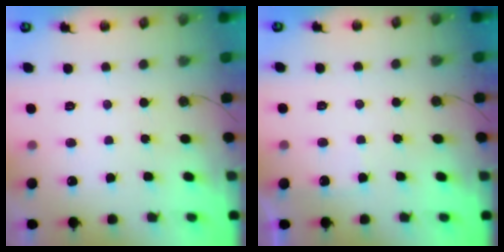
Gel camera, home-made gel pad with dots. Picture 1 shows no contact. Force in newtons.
{"total": 2.4, "press": 2.3, "slide": 0.4}